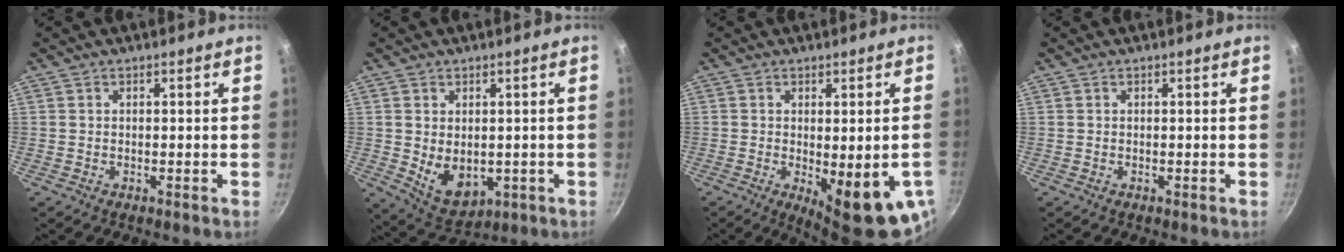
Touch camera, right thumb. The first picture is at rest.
{"total": 7.9, "force": [-0.2, 5.5, 5.7], "torque": [-0.080, -0.017, 0.021]}
{"total": 13.7, "force": [-3.6, 4.3, 12.4], "torque": [-0.144, -0.020, -0.034]}
{"total": 0.0}